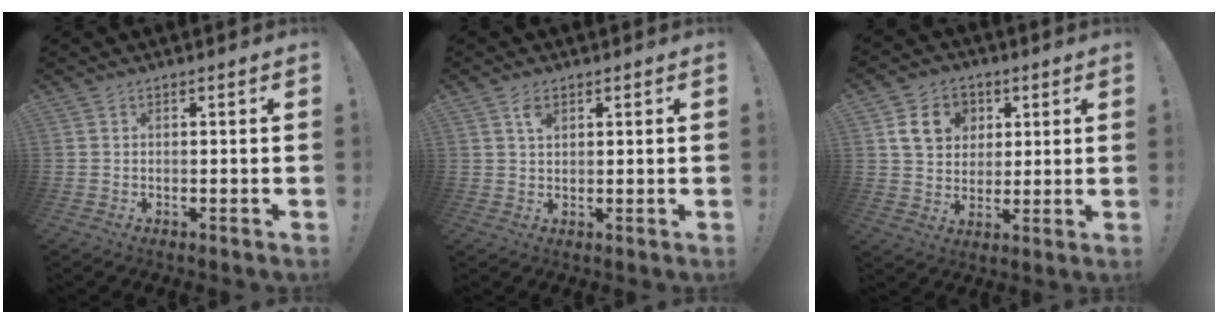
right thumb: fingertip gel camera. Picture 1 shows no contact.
{"total": 3.2, "force": [1.9, 1.6, 2.0], "torque": [-0.019, -0.012, 0.031]}
{"total": 11.4, "force": [4.4, 9.4, 4.7], "torque": [-0.067, -0.010, 0.088]}